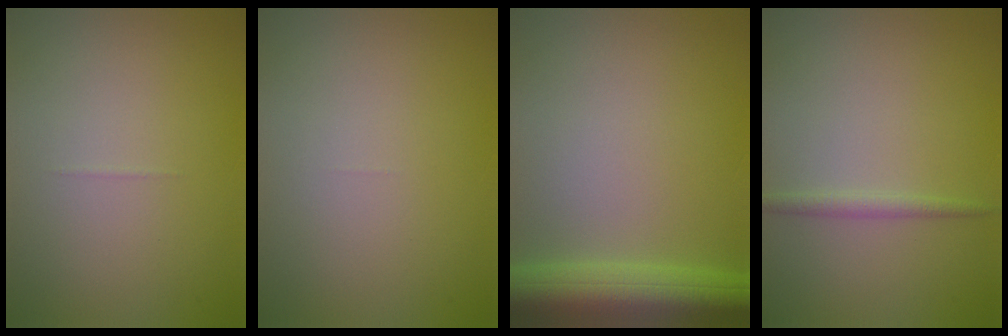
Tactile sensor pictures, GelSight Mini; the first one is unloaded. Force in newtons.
{"total": 0.0}
{"total": 7.5, "press": 7.4, "slide": 0.4}
{"total": 1.2, "press": 1.2, "slide": 0.0}